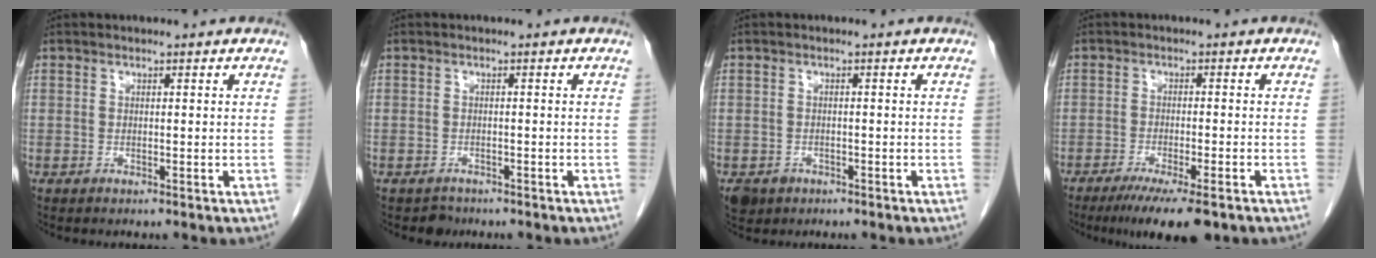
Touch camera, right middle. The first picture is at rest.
{"total": 1.4, "force": [-1.1, 0.9, -0.2], "torque": [0.000, 0.002, -0.018]}
{"total": 3.5, "force": [-2.0, 2.7, 0.9], "torque": [-0.015, 0.001, -0.029]}
{"total": 9.3, "force": [-6.6, 1.3, 6.4], "torque": [-0.090, -0.018, -0.099]}